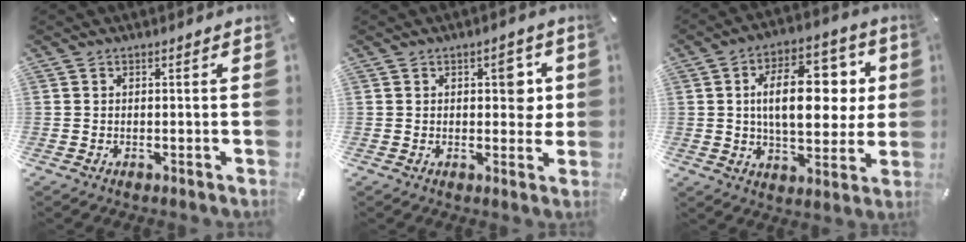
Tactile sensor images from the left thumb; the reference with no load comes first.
{"total": 6.1, "force": [1.3, 3.6, 4.7], "torque": [-0.037, -0.010, 0.008]}
{"total": 18.0, "force": [3.0, 10.0, 14.6], "torque": [-0.217, 0.006, 0.045]}